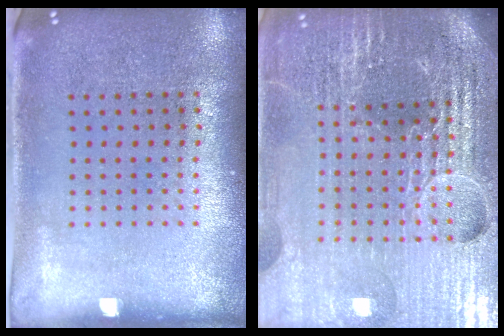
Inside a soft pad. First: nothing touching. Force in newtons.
{"total": 6.3, "press": 5.6, "slide": 3.0}